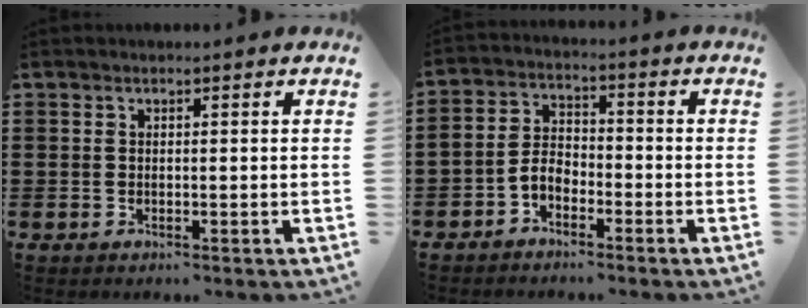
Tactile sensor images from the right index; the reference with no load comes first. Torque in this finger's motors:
{"motor_torque": [1.10, 1.04, 0.46, 0.09]}